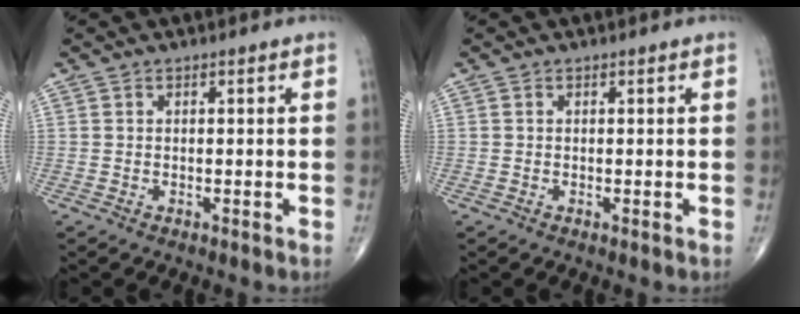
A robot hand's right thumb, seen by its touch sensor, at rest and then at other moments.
{"total": 0.0}